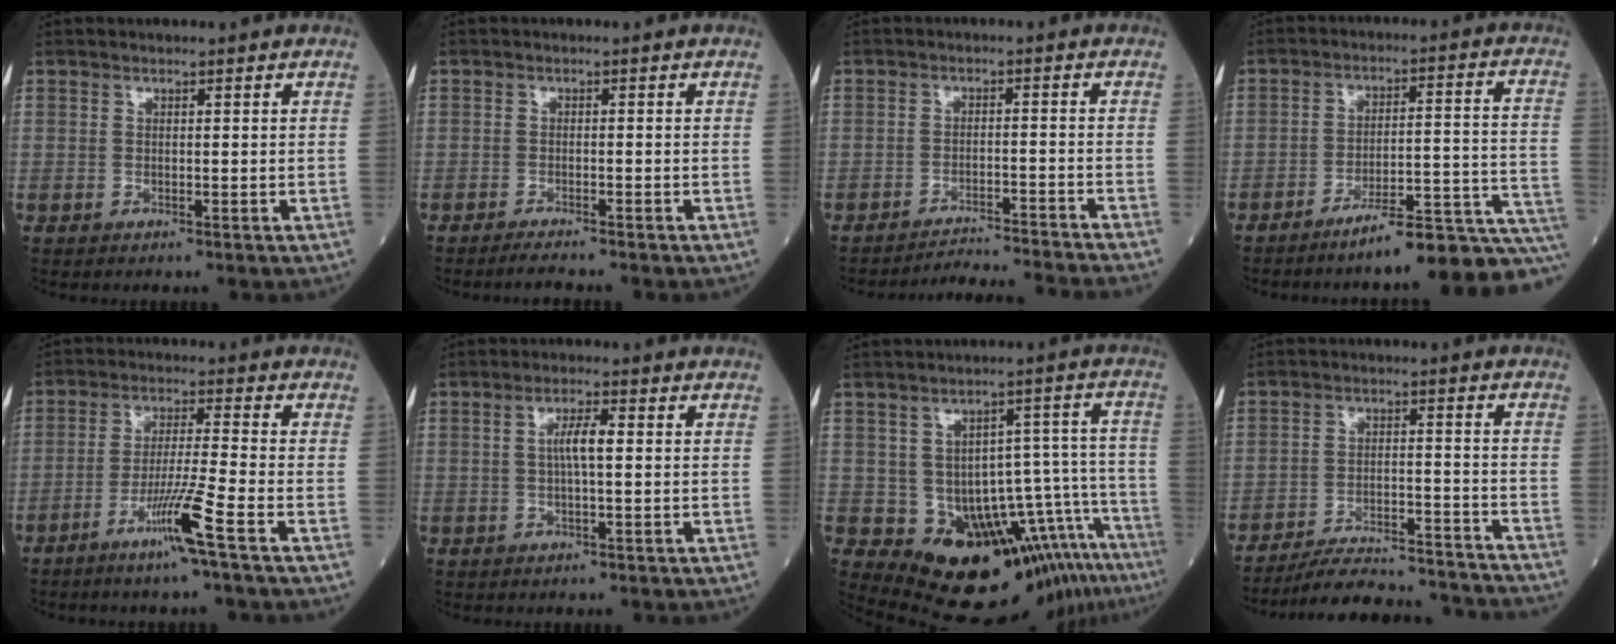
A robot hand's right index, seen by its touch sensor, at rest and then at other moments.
{"total": 2.5, "force": [-2.3, -0.2, 1.0], "torque": [-0.020, -0.006, -0.034]}
{"total": 10.1, "force": [-9.7, -2.5, 1.5], "torque": [-0.006, -0.011, -0.143]}
{"total": 15.2, "force": [-12.1, 0.0, 9.3], "torque": [-0.072, 0.042, -0.176]}
{"total": 8.0, "force": [-4.4, -1.4, 6.5], "torque": [-0.122, -0.013, -0.087]}
{"total": 3.6, "force": [0.3, 0.4, 3.6], "torque": [-0.069, 0.006, 0.006]}
{"total": 12.4, "force": [-7.8, 3.7, 8.9], "torque": [-0.103, 0.039, -0.104]}
{"total": 17.6, "force": [-16.8, 1.8, 4.7], "torque": [-0.078, -0.002, -0.234]}